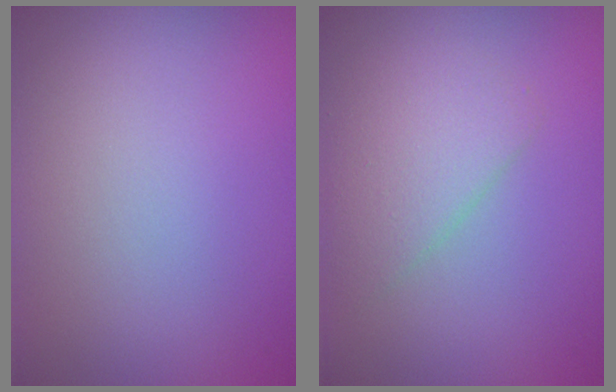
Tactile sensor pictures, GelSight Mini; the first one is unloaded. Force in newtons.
{"total": 2.8, "press": 2.7, "slide": 0.2}